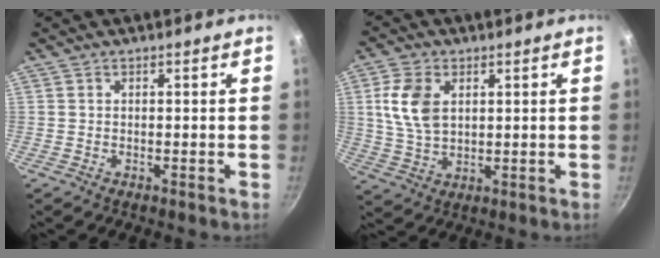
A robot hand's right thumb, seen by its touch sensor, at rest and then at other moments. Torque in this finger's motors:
{"motor_torque": [-0.29, 0.63, 0.55, -0.25, 0.03]}